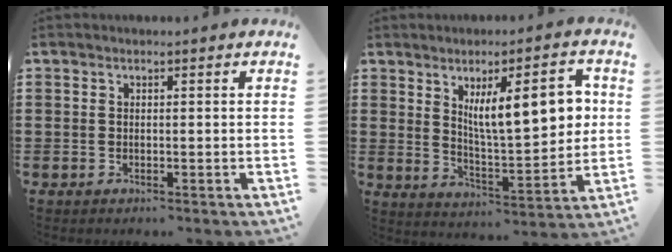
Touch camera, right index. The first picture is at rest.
{"total": 11.8, "force": [3.7, 3.8, 10.6], "torque": [-0.169, 0.000, 0.059]}